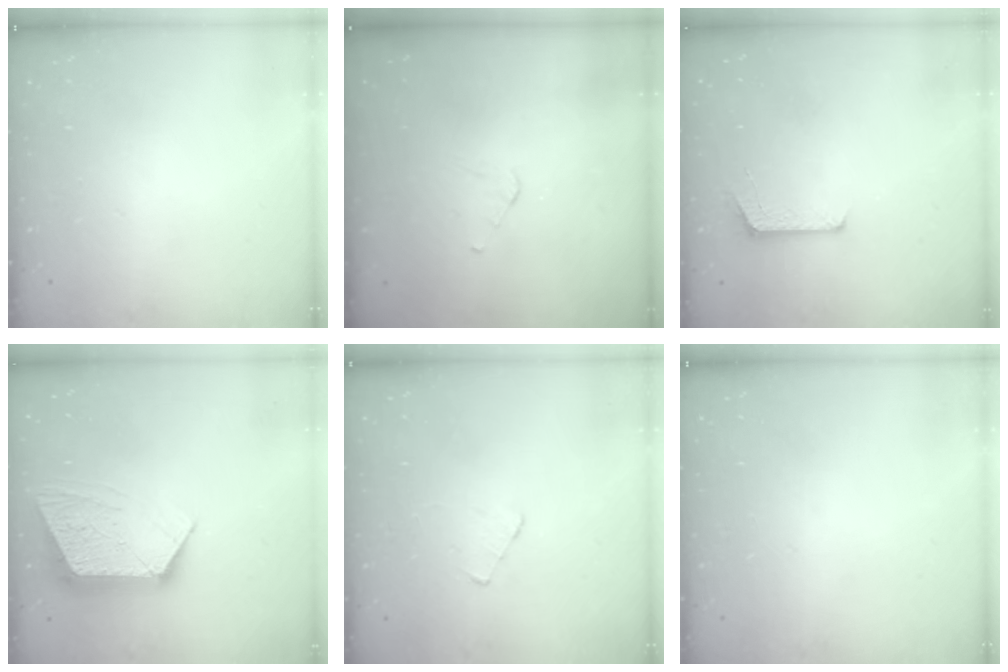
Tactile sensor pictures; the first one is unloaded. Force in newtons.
{"total": 3.0, "press": 3.0, "slide": 0.2}
{"total": 5.7, "press": 5.7, "slide": 0.6}
{"total": 11.8, "press": 11.8, "slide": 0.8}
{"total": 2.7, "press": 2.7, "slide": 0.3}
{"total": 0.0}